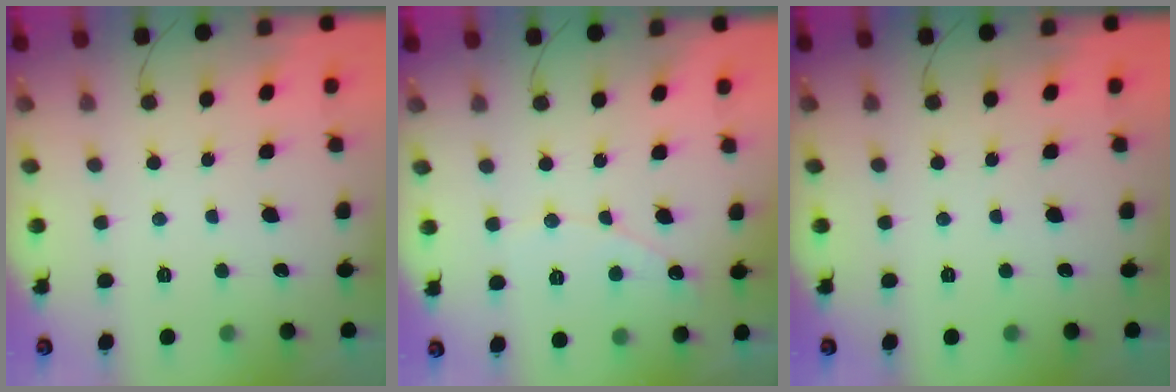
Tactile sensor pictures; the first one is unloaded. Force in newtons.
{"total": 4.7, "press": 4.6, "slide": 0.5}
{"total": 0.0}